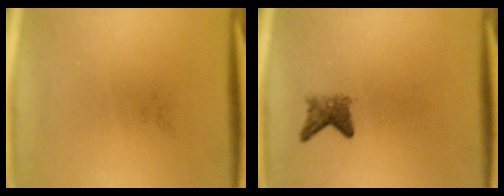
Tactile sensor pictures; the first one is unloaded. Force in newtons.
{"total": 2.3}